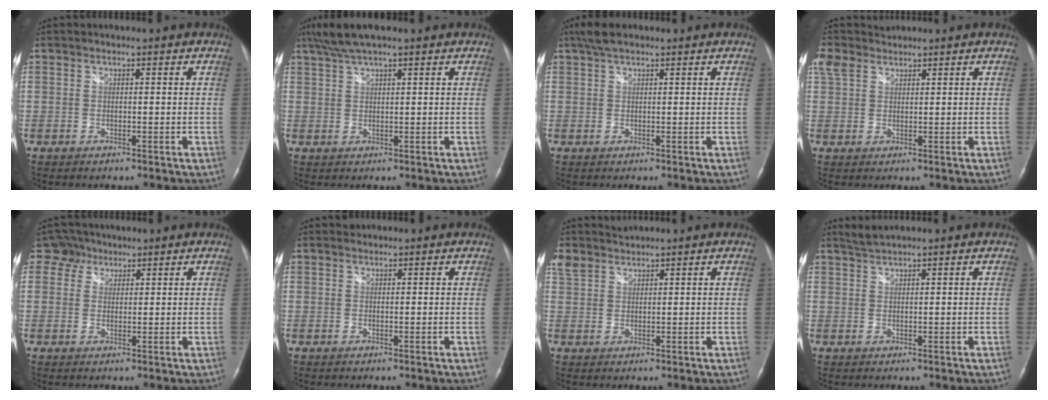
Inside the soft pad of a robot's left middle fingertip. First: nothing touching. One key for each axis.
{"total": 6.2, "fx": 4.8, "fy": 0.7, "fz": 3.9, "tx": -0.079, "ty": 0.034, "tz": 0.086}
{"total": 3.7, "fx": 2.7, "fy": 1.2, "fz": 2.2, "tx": -0.049, "ty": 0.020, "tz": 0.051}
{"total": 3.4, "fx": 2.9, "fy": 1.7, "fz": 0.7, "tx": -0.033, "ty": 0.029, "tz": 0.064}
{"total": 3.2, "fx": 2.1, "fy": 2.4, "fz": -0.4, "tx": 0.010, "ty": 0.008, "tz": 0.032}
{"total": 0.5, "fx": 0.5, "fy": 0.2, "fz": -0.1, "tx": -0.002, "ty": 0.005, "tz": 0.009}
{"total": 2.9, "fx": 2.8, "fy": 0.7, "fz": -0.2, "tx": -0.008, "ty": 0.016, "tz": 0.058}
{"total": 1.9, "fx": 1.8, "fy": -0.4, "fz": 0.4, "tx": -0.011, "ty": 0.008, "tz": 0.040}